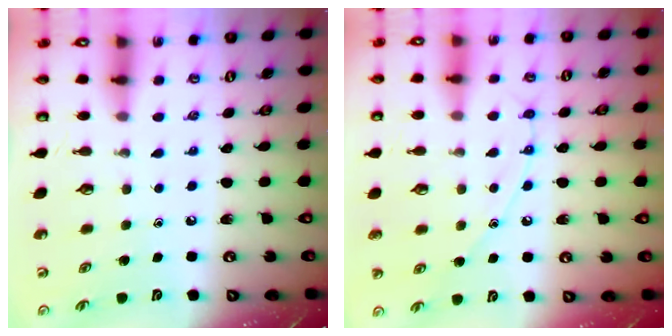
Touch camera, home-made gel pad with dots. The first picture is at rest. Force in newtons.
{"total": 9.0, "press": 9.0, "slide": 0.6}